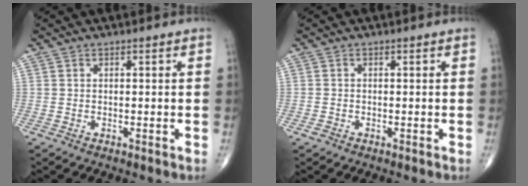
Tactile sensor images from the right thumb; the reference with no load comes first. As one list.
[{"total": 0.9, "force": [-0.5, 0.6, 0.3], "torque": [-0.007, 0.001, -0.012]}]